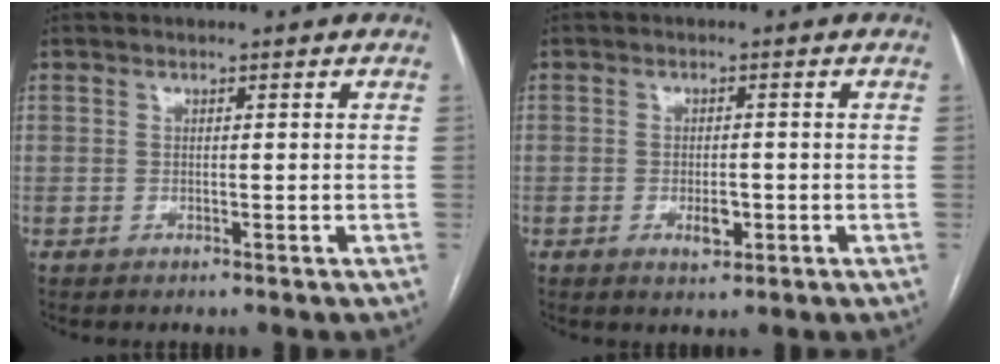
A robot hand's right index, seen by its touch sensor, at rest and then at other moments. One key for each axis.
{"total": 2.9, "fx": -1.0, "fy": 1.3, "fz": 2.4, "tx": -0.039, "ty": 0.001, "tz": -0.011}